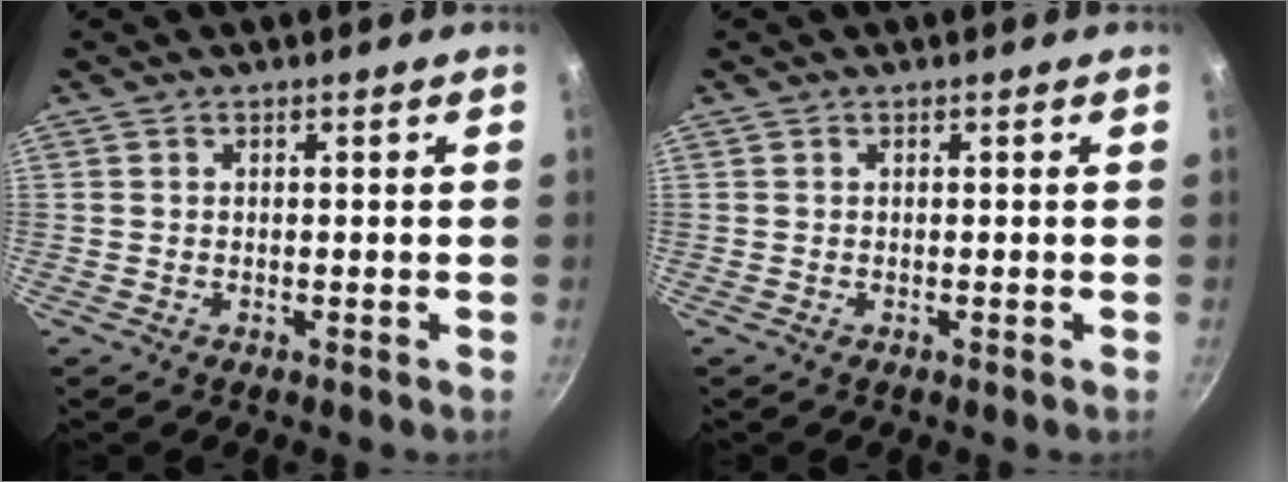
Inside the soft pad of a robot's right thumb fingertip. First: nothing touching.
{"total": 0.0}